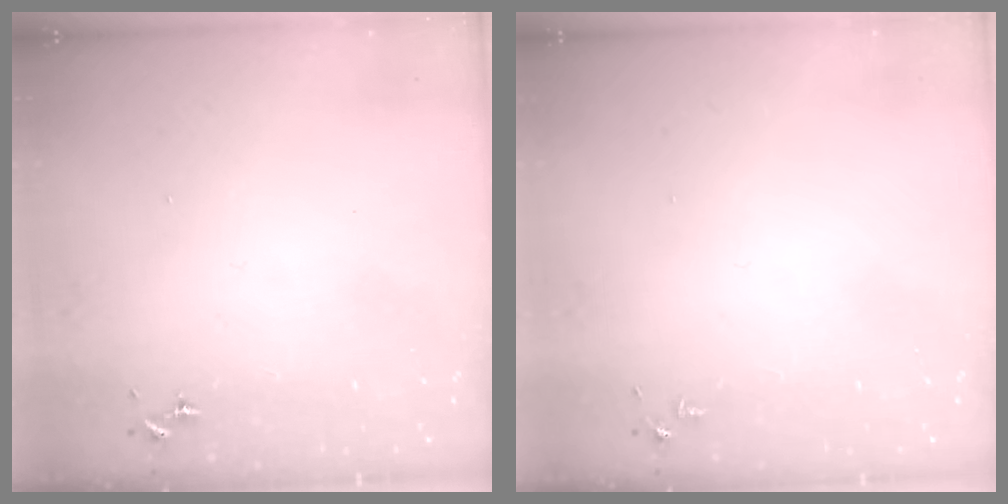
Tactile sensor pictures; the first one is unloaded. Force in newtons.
{"total": 2.8, "press": 2.8, "slide": 0.4}